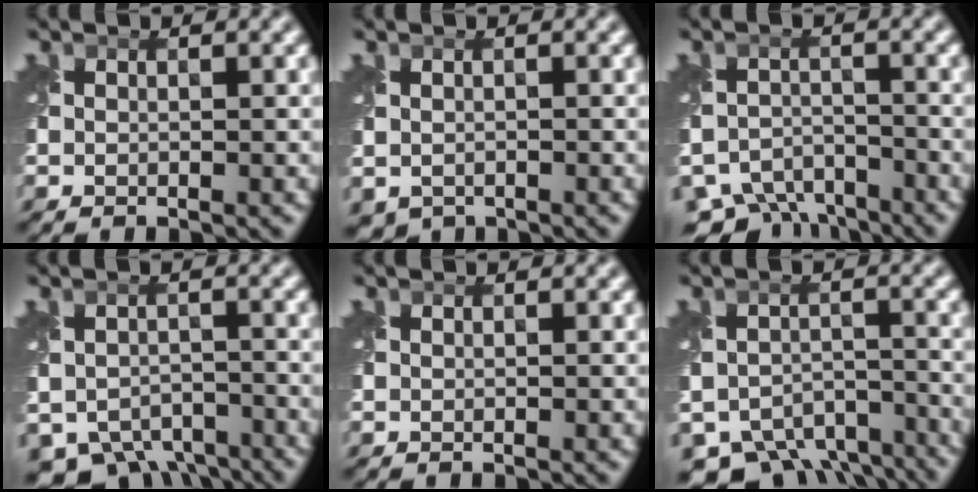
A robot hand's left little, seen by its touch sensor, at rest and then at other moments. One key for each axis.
{"total": 1.6, "fx": -0.9, "fy": 1.1, "fz": 0.7, "tx": -0.018, "ty": -0.010, "tz": -0.014}
{"total": 7.9, "fx": -6.8, "fy": 3.5, "fz": 2.1, "tx": -0.024, "ty": -0.016, "tz": -0.109}
{"total": 7.0, "fx": -5.6, "fy": 3.7, "fz": 2.3, "tx": -0.032, "ty": -0.022, "tz": -0.080}
{"total": 0.0}
{"total": 10.6, "fx": -9.1, "fy": 4.7, "fz": 2.8, "tx": -0.031, "ty": -0.016, "tz": -0.119}